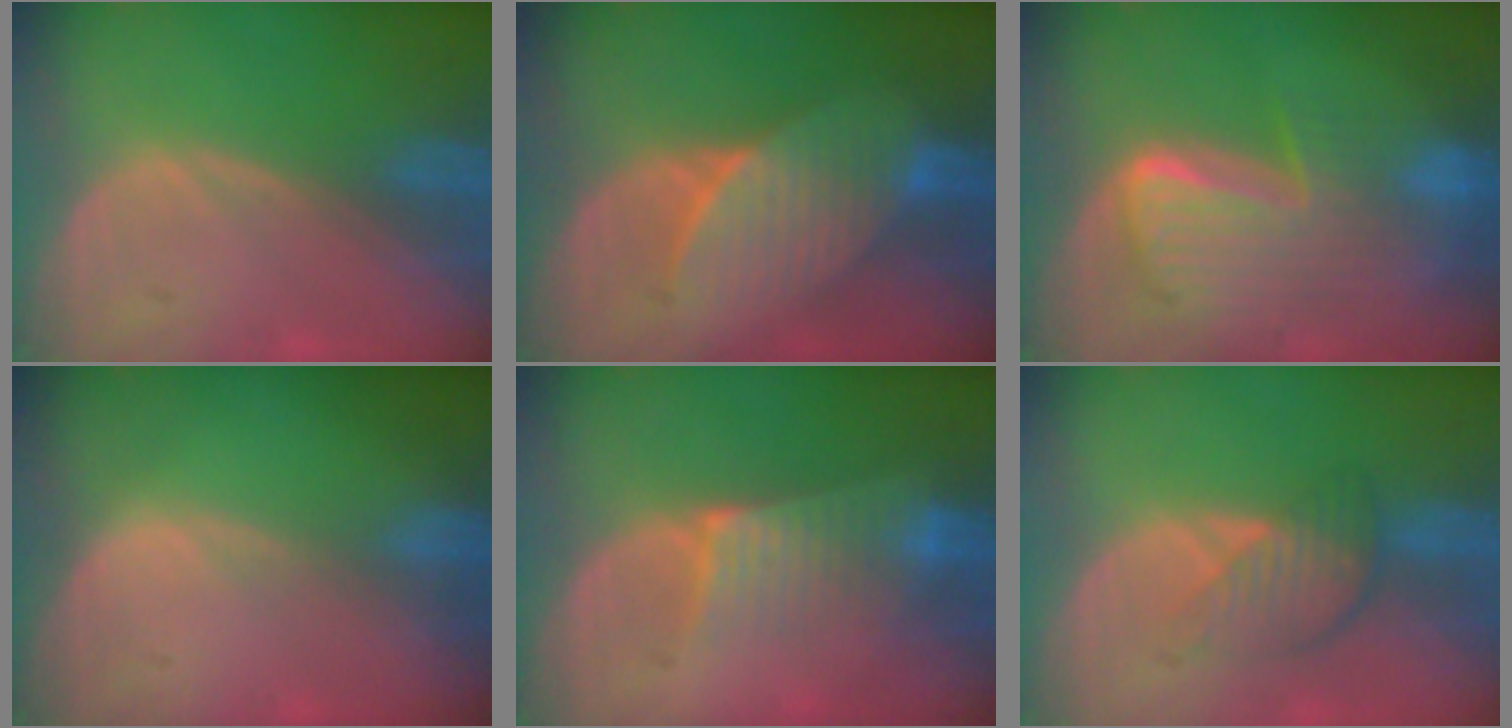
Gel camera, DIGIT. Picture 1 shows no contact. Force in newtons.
{"total": 7.2, "press": 7.1, "slide": 1.4}
{"total": 9.9, "press": 8.6, "slide": 4.9}
{"total": 0.5, "press": 0.3, "slide": 0.4}
{"total": 6.4, "press": 5.6, "slide": 3.1}
{"total": 4.6, "press": 4.2, "slide": 2.0}